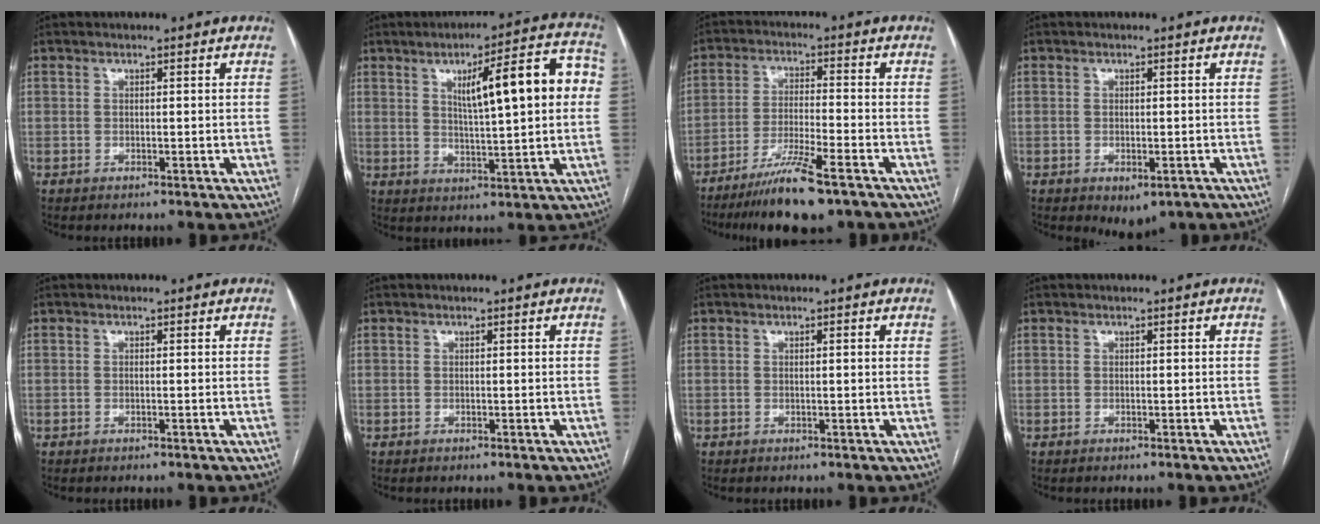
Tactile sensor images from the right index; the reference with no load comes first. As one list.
[{"total": 14.3, "force": [3.1, 2.2, 13.8], "torque": [-0.191, 0.030, 0.043]}, {"total": 10.4, "force": [-7.1, 0.5, 7.5], "torque": [-0.139, -0.029, -0.126]}, {"total": 3.5, "force": [-1.8, 1.8, 2.4], "torque": [-0.029, -0.004, -0.012]}, {"total": 0.0}, {"total": 0.0}, {"total": 0.9, "force": [0.3, 0.0, 0.8], "torque": [-0.016, 0.005, 0.003]}, {"total": 0.0}]